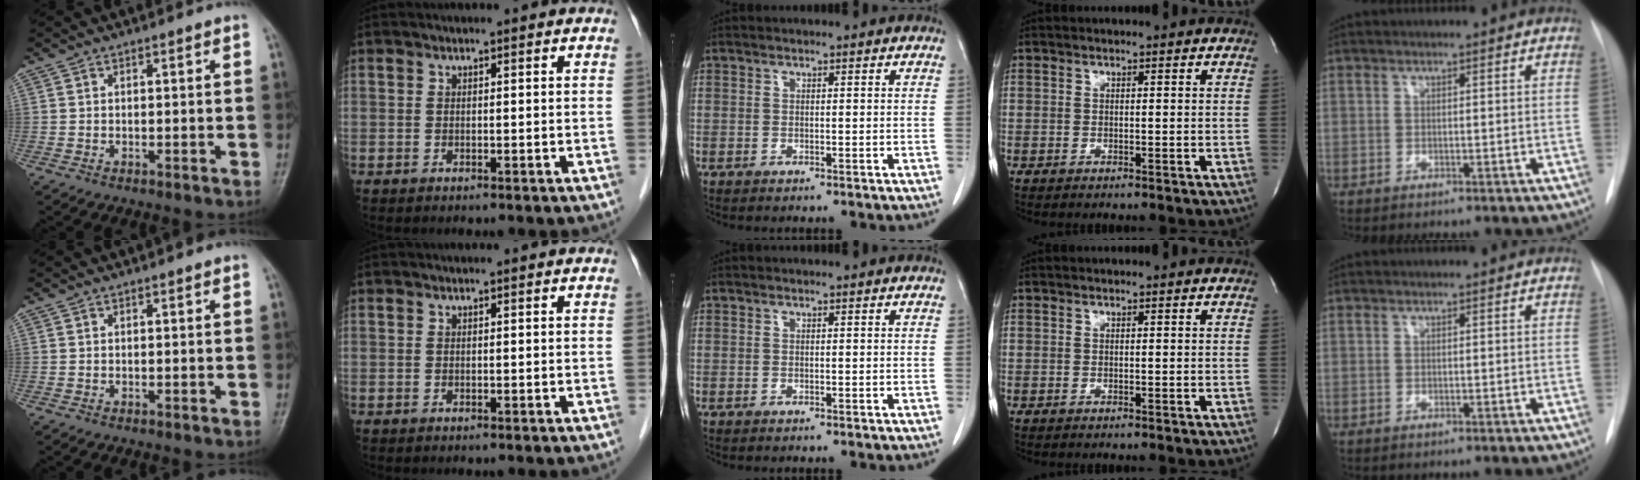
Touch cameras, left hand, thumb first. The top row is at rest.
{}